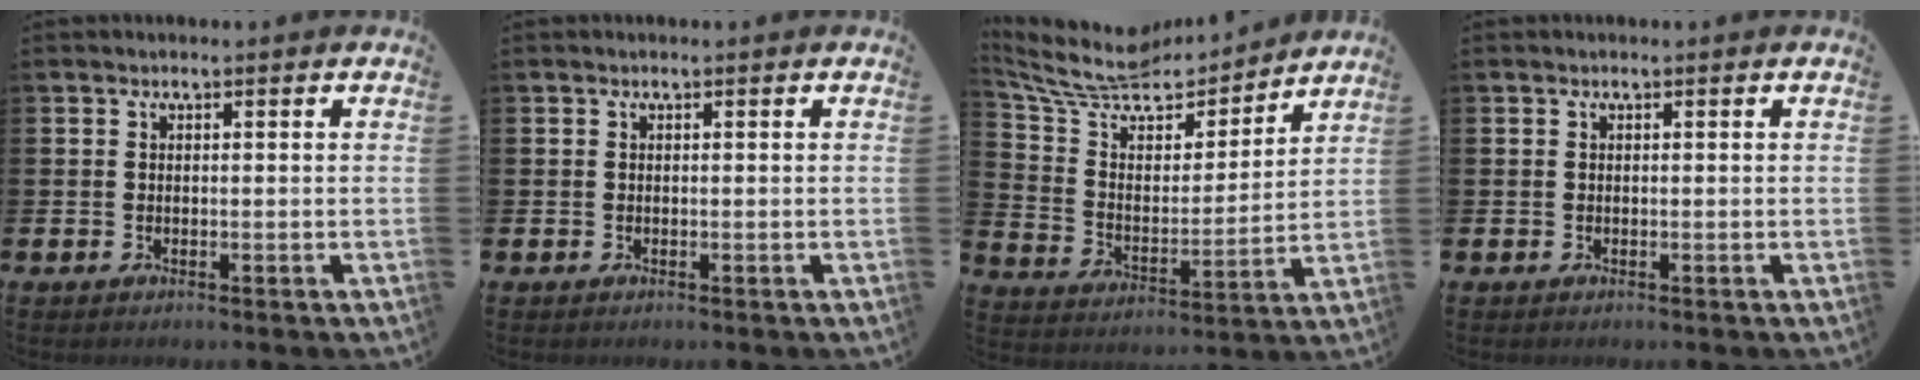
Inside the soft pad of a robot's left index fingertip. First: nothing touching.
{"total": 0.0}
{"total": 9.3, "force": [8.2, 3.6, 2.6], "torque": [-0.100, -0.059, 0.142]}
{"total": 0.0}